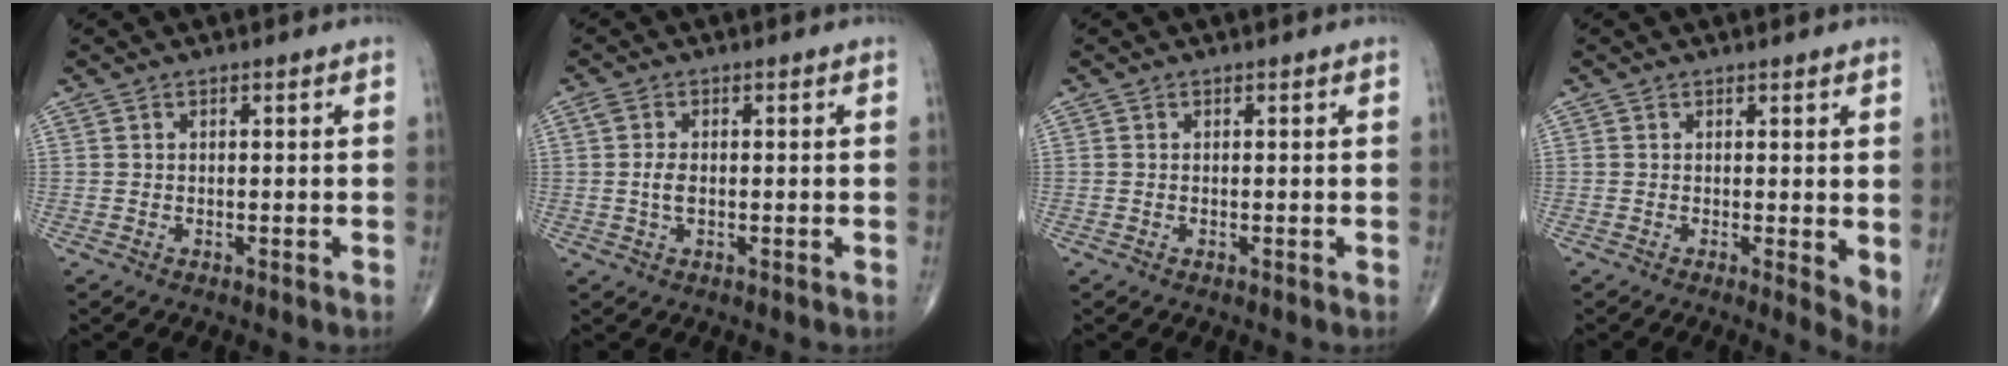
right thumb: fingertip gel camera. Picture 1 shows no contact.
{"total": 2.6, "force": [-0.1, 1.4, 2.2], "torque": [-0.050, 0.002, -0.003]}
{"total": 0.0}
{"total": 3.5, "force": [0.7, 1.0, 3.2], "torque": [-0.045, -0.011, 0.008]}